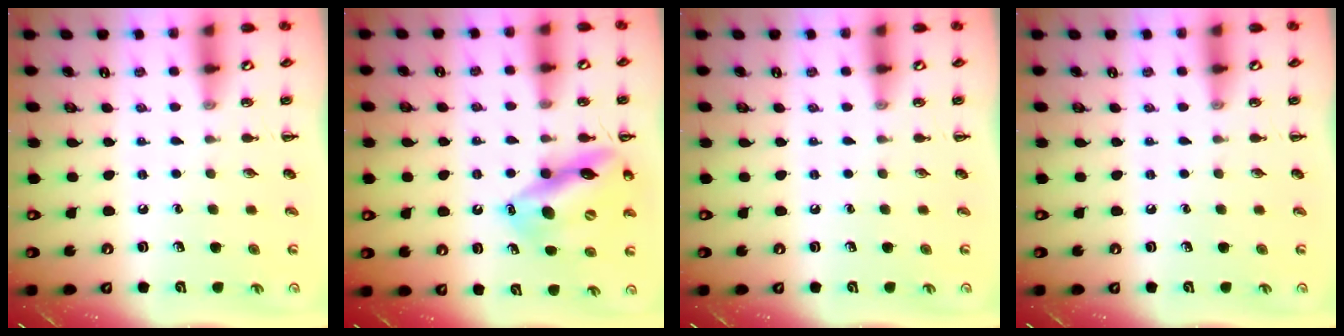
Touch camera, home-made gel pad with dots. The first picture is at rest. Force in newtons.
{"total": 15.9, "press": 15.5, "slide": 3.1}
{"total": 0.0}
{"total": 0.0}